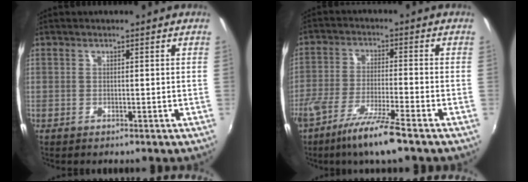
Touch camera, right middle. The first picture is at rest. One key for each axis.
{"total": 10.3, "fx": -7.3, "fy": 0.2, "fz": 7.3, "tx": -0.158, "ty": -0.022, "tz": -0.134}